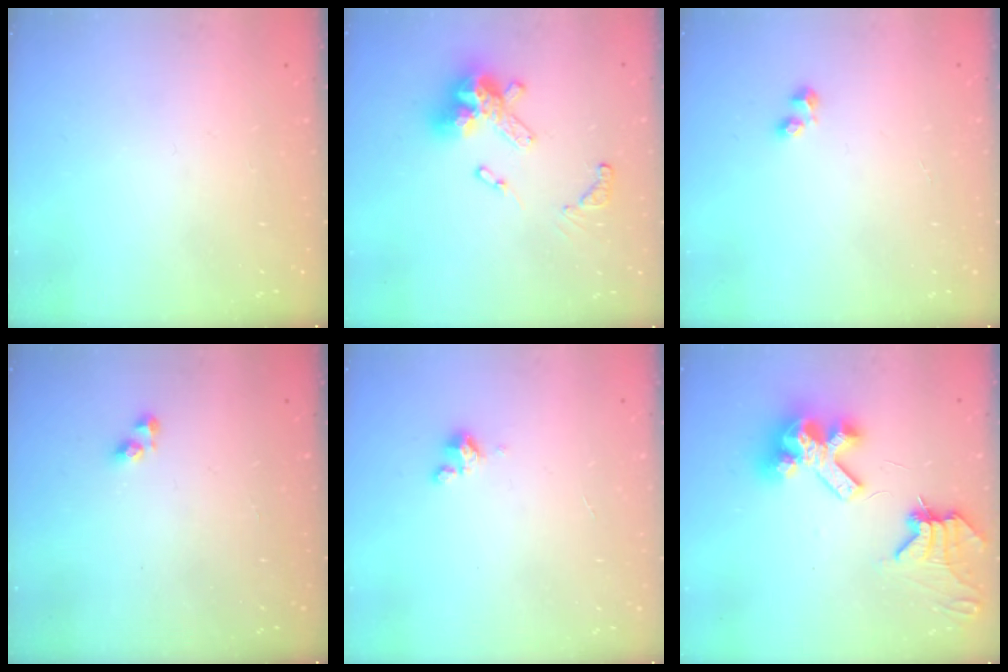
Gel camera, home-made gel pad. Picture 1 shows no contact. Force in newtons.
{"total": 13.7, "press": 13.6, "slide": 1.8}
{"total": 1.7, "press": 1.6, "slide": 0.6}
{"total": 3.4, "press": 3.4, "slide": 0.1}
{"total": 1.8, "press": 1.7, "slide": 0.4}
{"total": 11.5, "press": 11.4, "slide": 1.5}